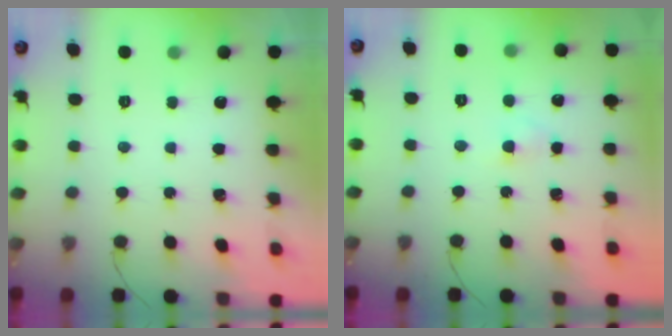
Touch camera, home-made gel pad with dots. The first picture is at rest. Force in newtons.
{"total": 1.8, "press": 1.6, "slide": 0.9}